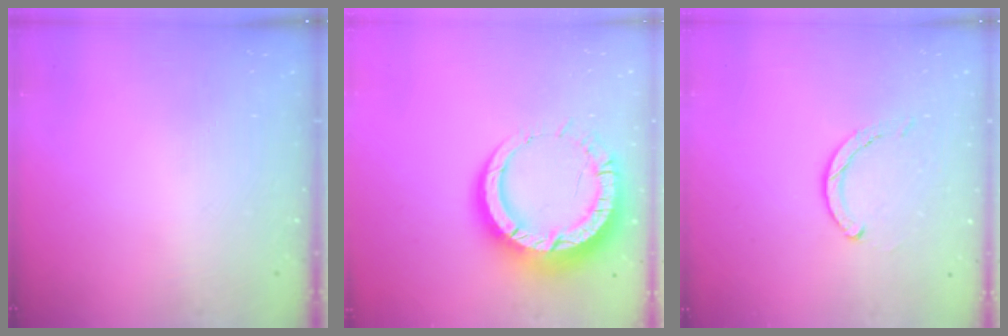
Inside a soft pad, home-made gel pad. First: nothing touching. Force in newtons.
{"total": 16.1, "press": 16.1, "slide": 1.6}
{"total": 3.5, "press": 3.5, "slide": 0.2}